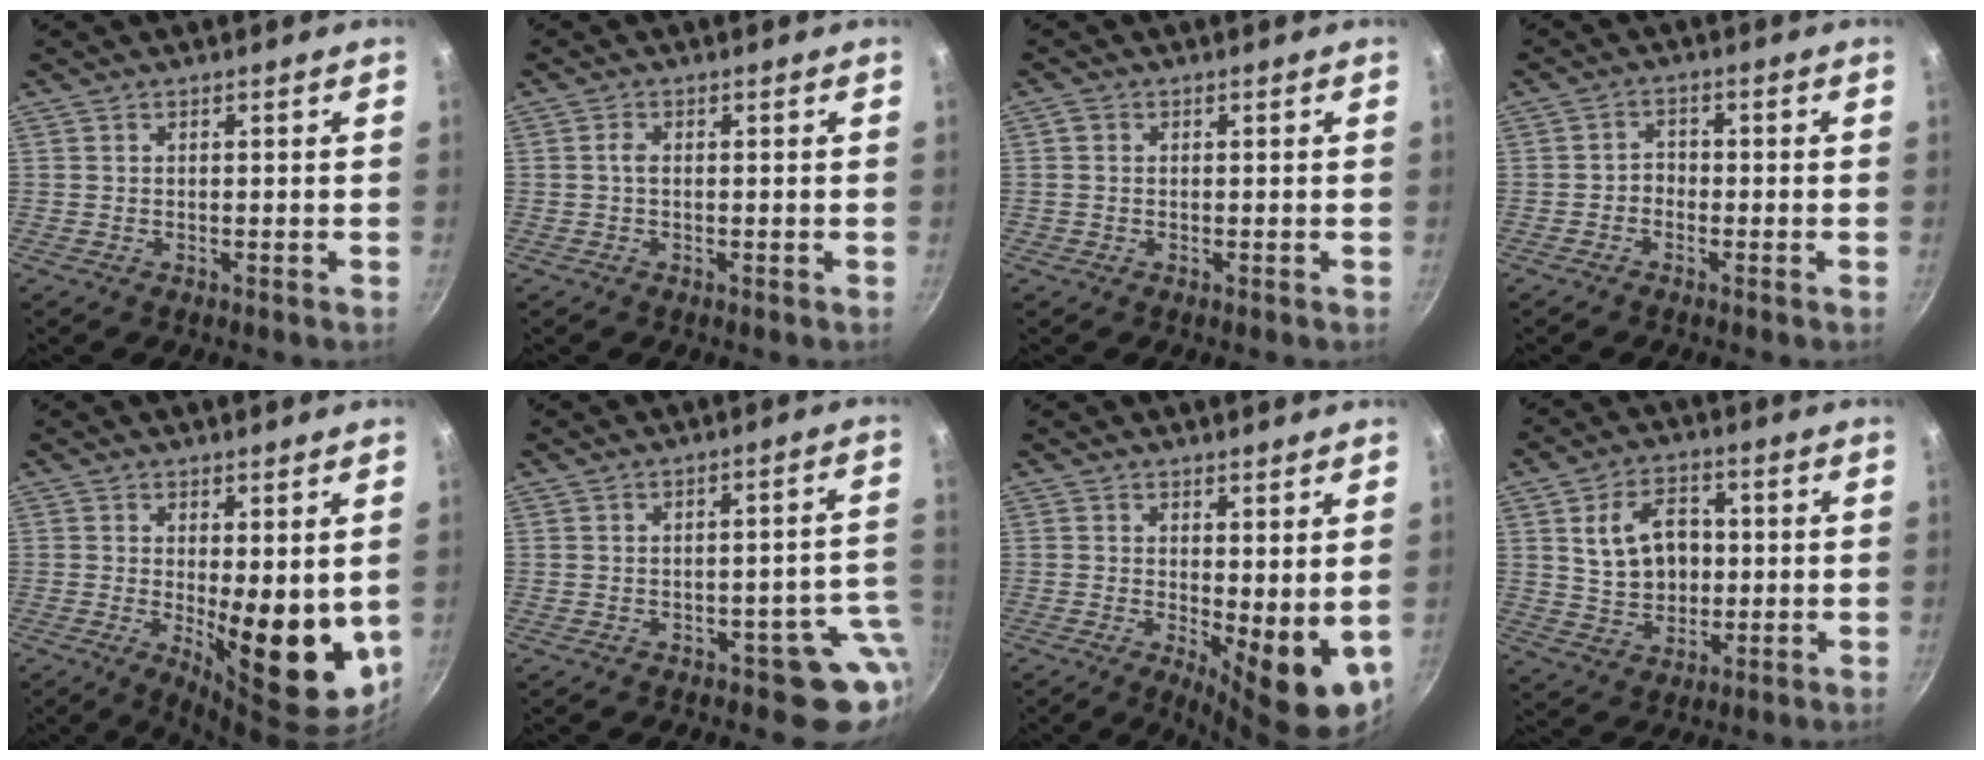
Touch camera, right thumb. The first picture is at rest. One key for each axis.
{"total": 1.5, "fx": 0.1, "fy": 0.9, "fz": 1.2, "tx": -0.024, "ty": 0.004, "tz": -0.001}
{"total": 1.5, "fx": 0.2, "fy": 1.4, "fz": 0.6, "tx": -0.007, "ty": 0.003, "tz": 0.001}
{"total": 2.5, "fx": -1.1, "fy": 2.0, "fz": 1.0, "tx": -0.002, "ty": 0.016, "tz": -0.023}
{"total": 13.0, "fx": 0.0, "fy": 5.0, "fz": 12.0, "tx": -0.133, "ty": -0.026, "tz": 0.015}
{"total": 7.8, "fx": -2.2, "fy": 5.0, "fz": 5.6, "tx": 0.015, "ty": 0.025, "tz": -0.021}
{"total": 9.3, "fx": 0.6, "fy": 3.6, "fz": 8.6, "tx": -0.099, "ty": -0.018, "tz": 0.018}
{"total": 11.6, "fx": 1.7, "fy": 8.5, "fz": 7.8, "tx": -0.106, "ty": 0.003, "tz": 0.035}